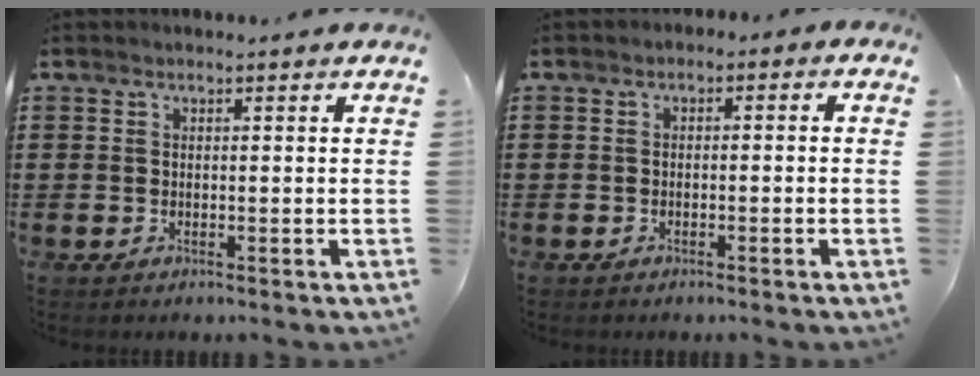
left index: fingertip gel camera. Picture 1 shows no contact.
{"total": 1.5, "force": [-1.4, 0.5, 0.1], "torque": [-0.007, 0.004, -0.032]}